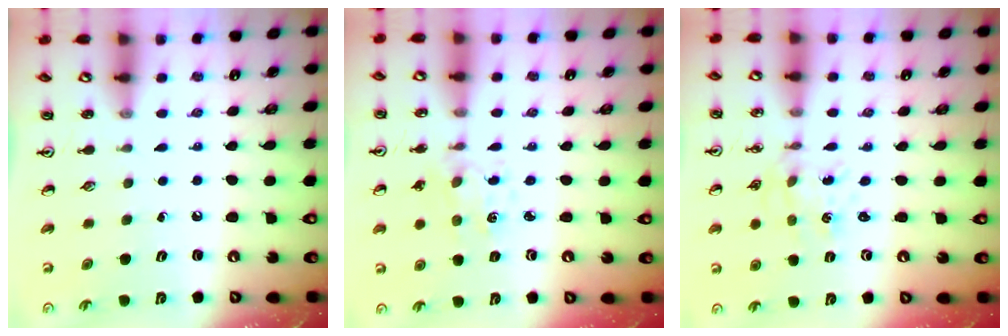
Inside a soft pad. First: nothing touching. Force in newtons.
{"total": 1.1, "press": 1.1, "slide": 0.3}
{"total": 1.2, "press": 1.2, "slide": 0.2}